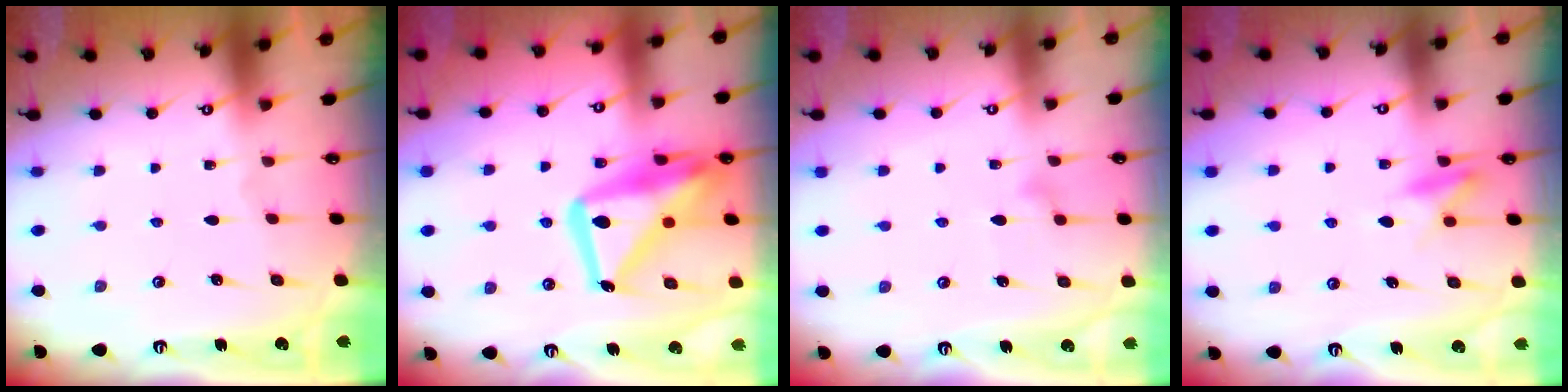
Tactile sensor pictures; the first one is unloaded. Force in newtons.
{"total": 20.7, "press": 20.6, "slide": 2.0}
{"total": 7.9, "press": 7.9, "slide": 0.4}
{"total": 7.8, "press": 7.7, "slide": 1.2}